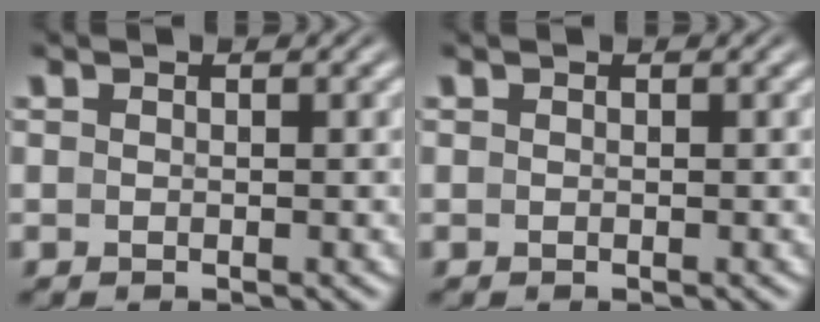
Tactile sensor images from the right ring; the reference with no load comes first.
{"total": 0.0}